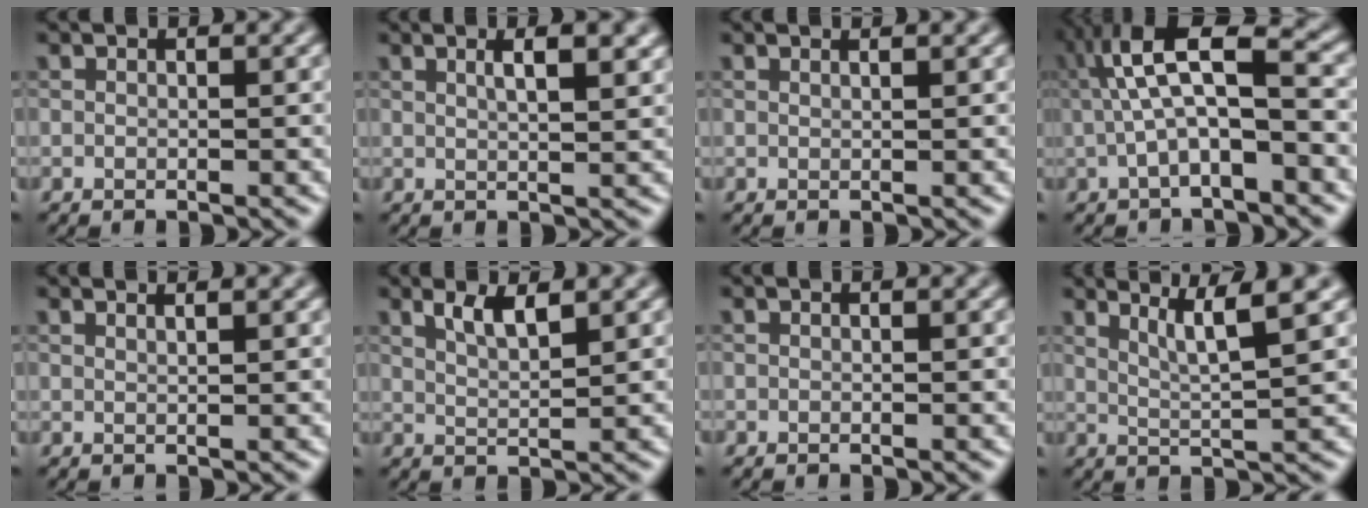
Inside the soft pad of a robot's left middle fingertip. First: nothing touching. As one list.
[{"total": 4.7, "force": [2.2, 1.8, 3.7], "torque": [-0.026, 0.016, 0.010]}, {"total": 1.7, "force": [1.1, 0.7, 1.0], "torque": [-0.001, -0.002, -0.002]}, {"total": 6.4, "force": [0.0, 1.8, 6.2], "torque": [-0.114, 0.024, -0.009]}, {"total": 2.0, "force": [1.4, 0.8, 1.2], "torque": [0.003, 0.002, -0.002]}, {"total": 2.4, "force": [1.5, 0.6, 1.8], "torque": [-0.032, -0.002, 0.029]}, {"total": 0.0}, {"total": 3.9, "force": [2.2, 0.4, 3.2], "torque": [-0.047, 0.001, 0.043]}]